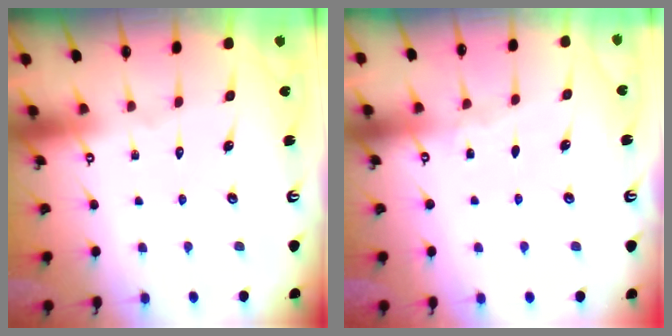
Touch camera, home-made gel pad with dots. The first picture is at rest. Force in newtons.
{"total": 2.5, "press": 2.5, "slide": 0.4}